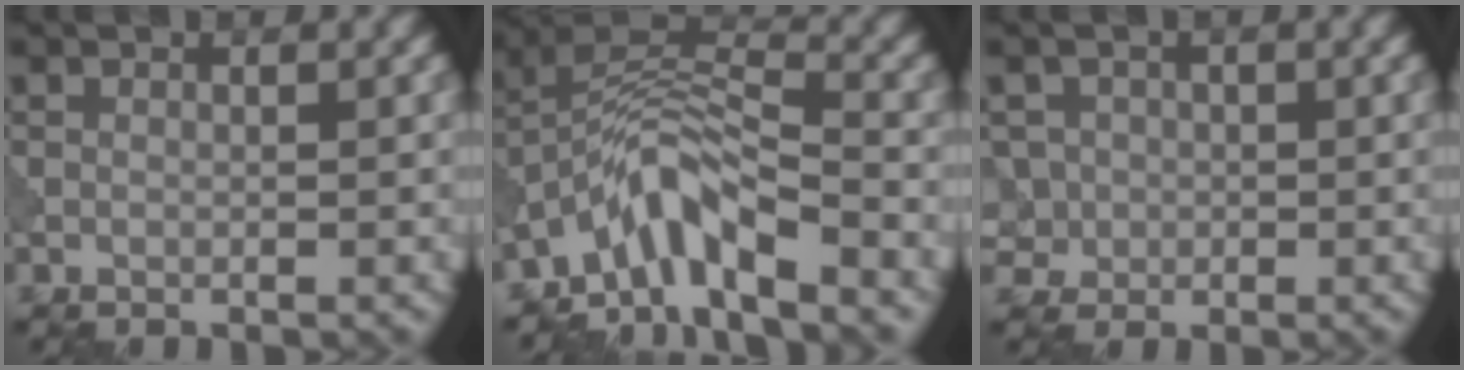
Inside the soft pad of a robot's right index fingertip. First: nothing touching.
{"total": 6.3, "force": [-4.6, 1.7, 4.1], "torque": [-0.066, 0.011, -0.095]}
{"total": 3.6, "force": [-0.5, 3.4, 1.1], "torque": [-0.013, 0.024, -0.018]}